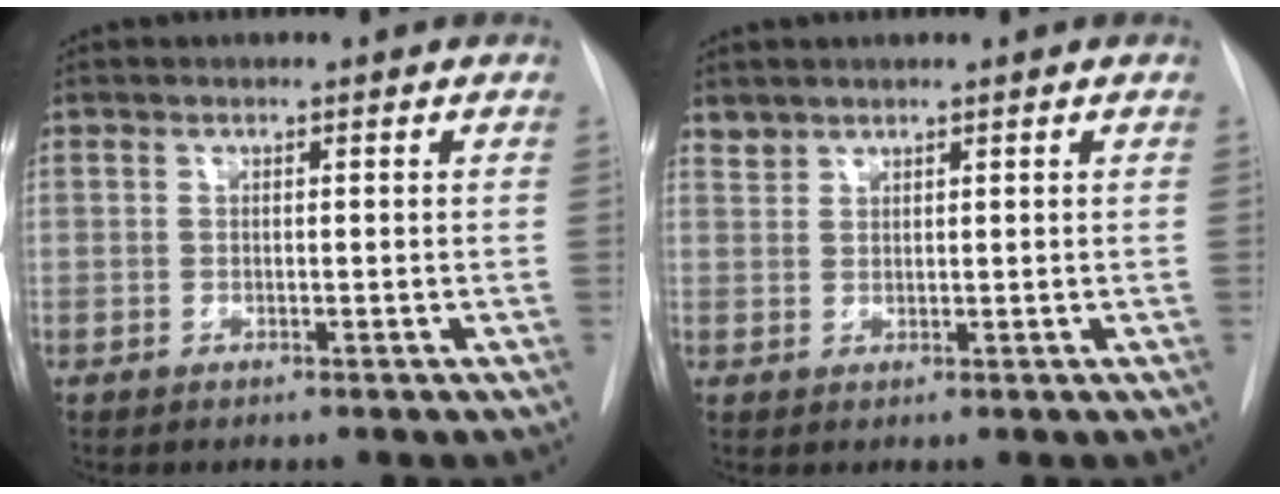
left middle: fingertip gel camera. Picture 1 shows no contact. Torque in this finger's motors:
{"motor_torque": [0.02, 0.02, 0.00, 0.01]}